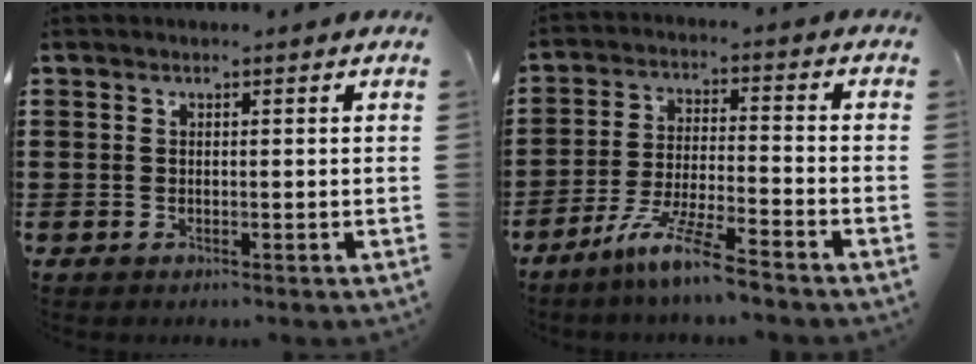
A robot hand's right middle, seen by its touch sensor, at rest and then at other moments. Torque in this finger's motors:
{"motor_torque": [1.44, -0.70, 0.40, 0.17]}